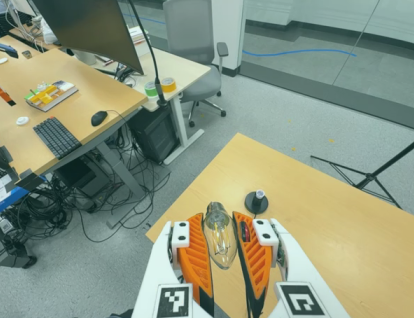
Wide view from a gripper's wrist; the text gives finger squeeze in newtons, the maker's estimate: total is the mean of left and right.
{"total": 22.4, "left": 25.0, "right": 19.7}